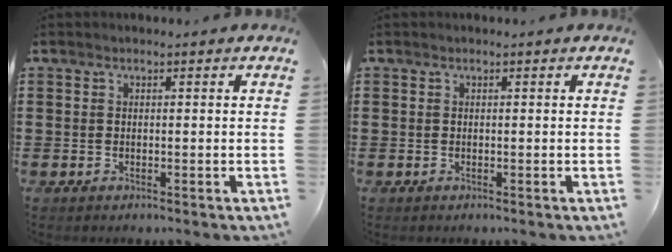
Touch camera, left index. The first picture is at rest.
{"total": 0.0}